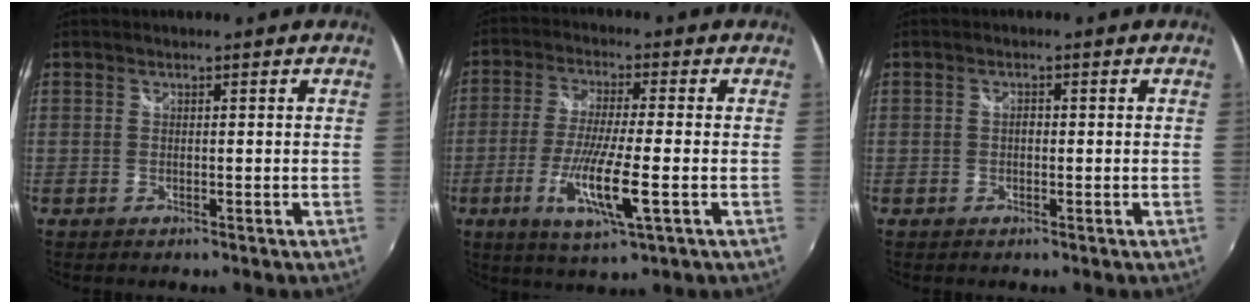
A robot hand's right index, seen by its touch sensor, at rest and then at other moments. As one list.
[{"total": 11.3, "force": [-3.8, 0.9, 10.6], "torque": [-0.209, -0.021, -0.069]}, {"total": 0.9, "force": [-0.2, 0.7, 0.6], "torque": [-0.010, 0.003, -0.005]}]